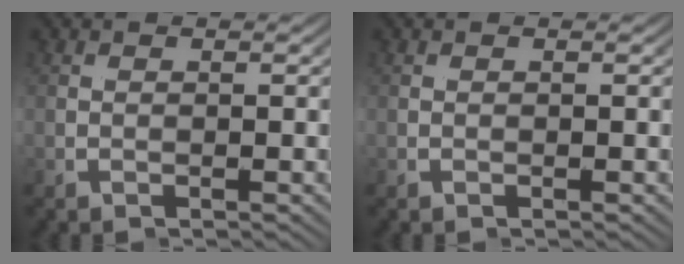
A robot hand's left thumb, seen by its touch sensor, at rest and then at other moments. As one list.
[{"total": 0.0}]